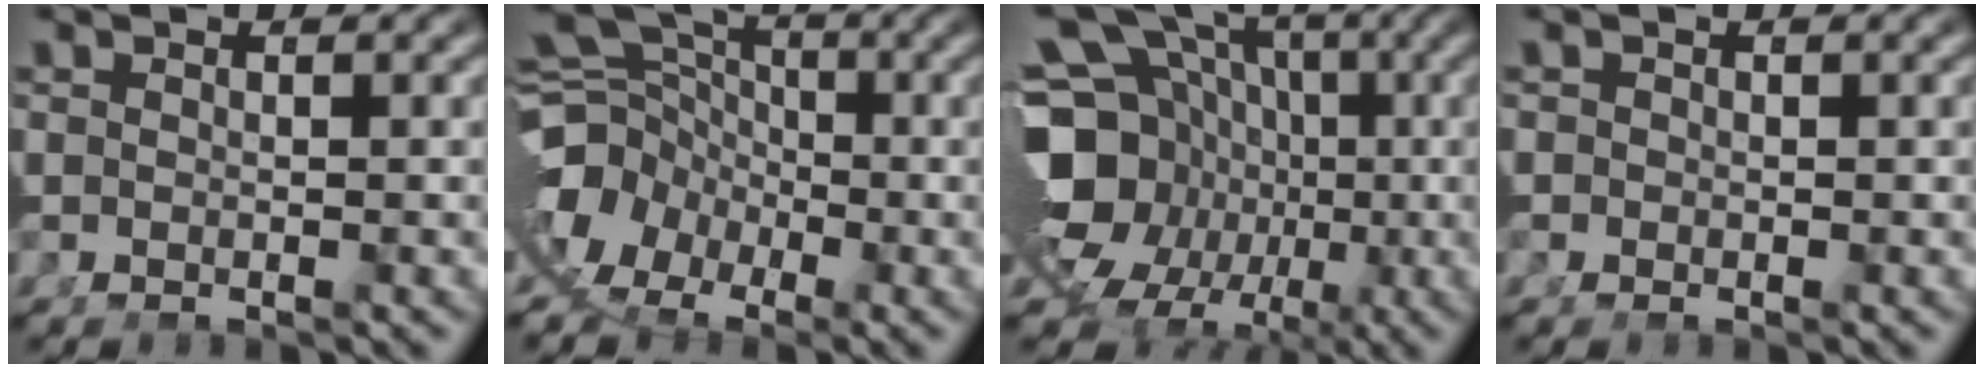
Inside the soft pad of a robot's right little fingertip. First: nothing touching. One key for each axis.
{"total": 11.9, "fx": 0.0, "fy": 10.4, "fz": 5.8, "tx": -0.123, "ty": -0.020, "tz": -0.009}
{"total": 20.5, "fx": 0.7, "fy": 17.2, "fz": 11.1, "tx": -0.210, "ty": -0.027, "tz": -0.003}
{"total": 1.3, "fx": -0.2, "fy": 1.3, "fz": 0.0, "tx": -0.003, "ty": 0.000, "tz": -0.008}